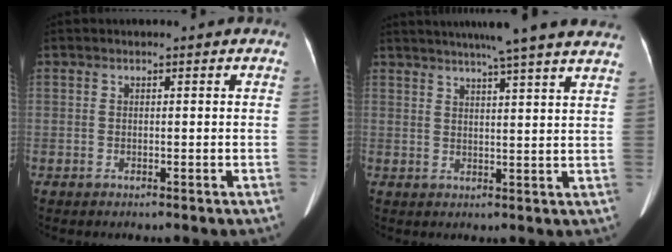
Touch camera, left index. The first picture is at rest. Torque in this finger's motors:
{"motor_torque": [-0.26, -0.65, 0.29, 0.13]}